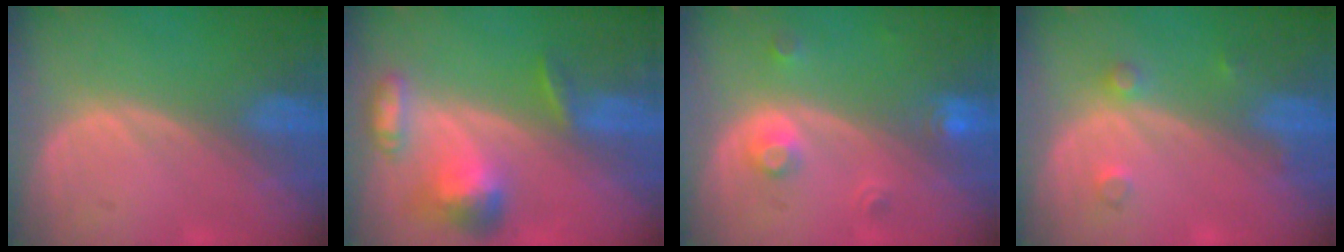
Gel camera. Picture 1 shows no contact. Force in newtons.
{"total": 7.0, "press": 6.5, "slide": 2.5}
{"total": 3.1, "press": 2.8, "slide": 1.2}
{"total": 2.0, "press": 2.0, "slide": 0.2}